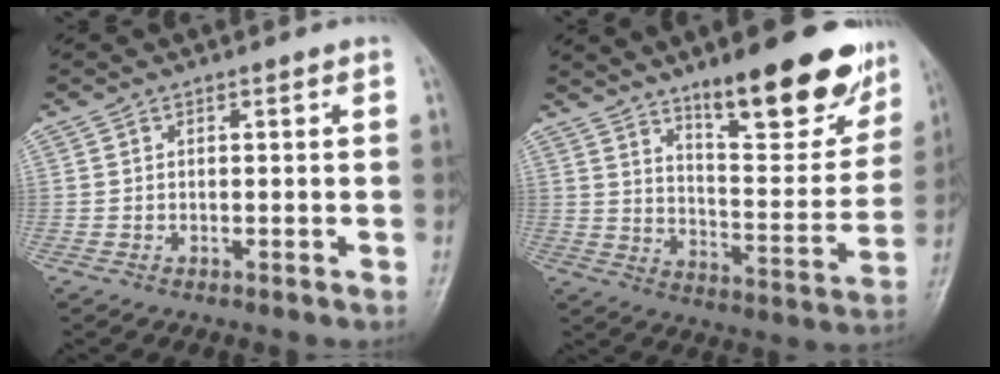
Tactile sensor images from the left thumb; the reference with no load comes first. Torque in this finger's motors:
{"motor_torque": [1.65, 1.15, 1.42, -1.35, 0.28]}